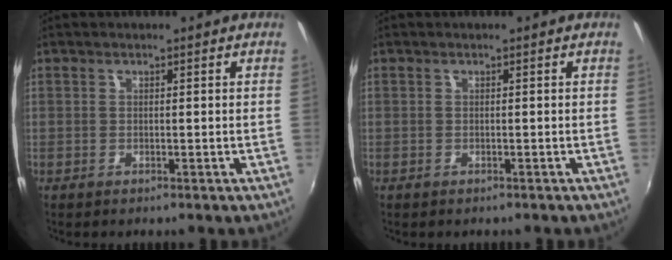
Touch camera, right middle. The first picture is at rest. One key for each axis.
{"total": 0.0}